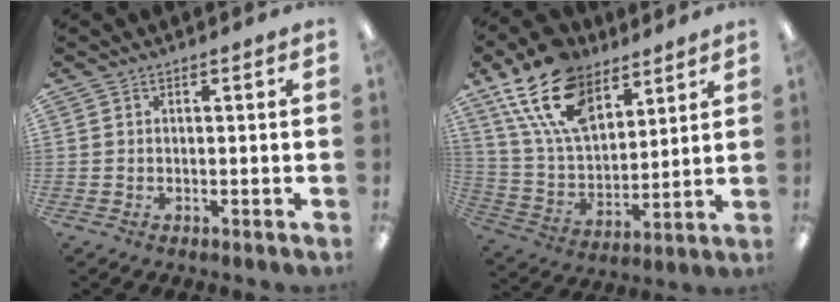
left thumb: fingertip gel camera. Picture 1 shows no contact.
{"total": 18.9, "force": [11.2, 10.8, 10.8], "torque": [-0.225, -0.042, 0.206]}